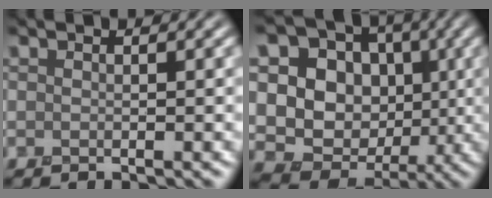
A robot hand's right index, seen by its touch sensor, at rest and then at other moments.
{"total": 15.0, "force": [1.5, 13.0, 7.4], "torque": [-0.173, 0.047, 0.026]}